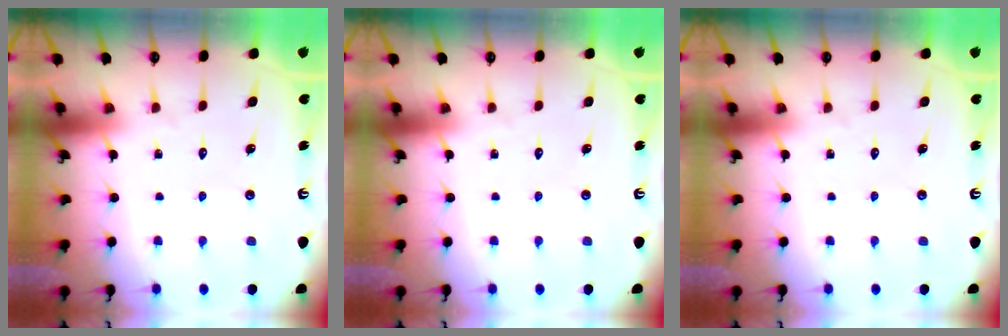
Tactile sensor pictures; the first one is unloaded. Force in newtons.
{"total": 0.0}
{"total": 0.0}